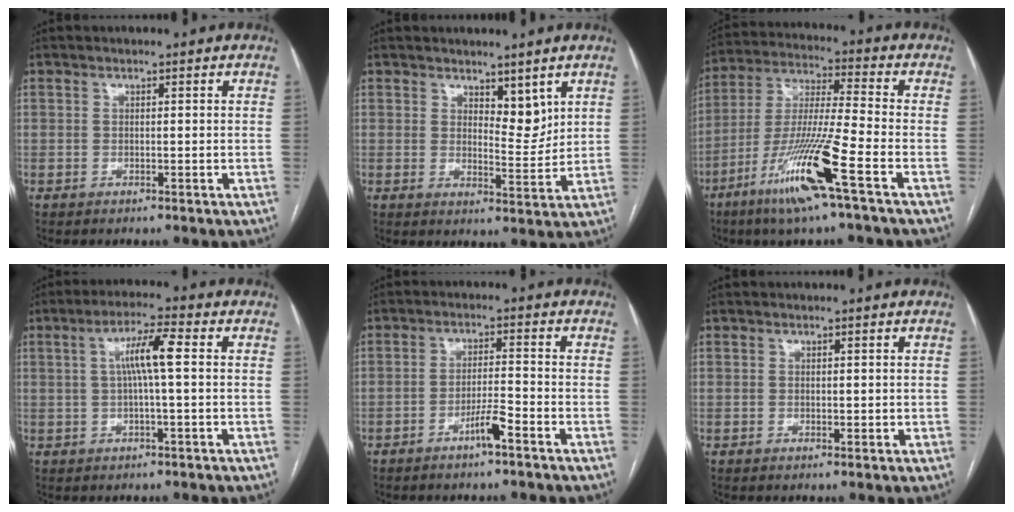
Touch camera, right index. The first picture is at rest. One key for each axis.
{"total": 4.6, "fx": 3.0, "fy": 1.9, "fz": 2.9, "tx": -0.041, "ty": -0.011, "tz": 0.052}
{"total": 14.6, "fx": -7.4, "fy": -0.6, "fz": 12.6, "tx": -0.260, "ty": -0.027, "tz": -0.142}
{"total": 6.2, "fx": 0.9, "fy": 0.2, "fz": 6.1, "tx": -0.112, "ty": 0.013, "tz": 0.015}
{"total": 3.8, "fx": -2.4, "fy": 0.1, "fz": 2.9, "tx": -0.054, "ty": -0.001, "tz": -0.046}
{"total": 0.9, "fx": 0.2, "fy": 0.7, "fz": 0.6, "tx": -0.006, "ty": -0.003, "tz": 0.005}